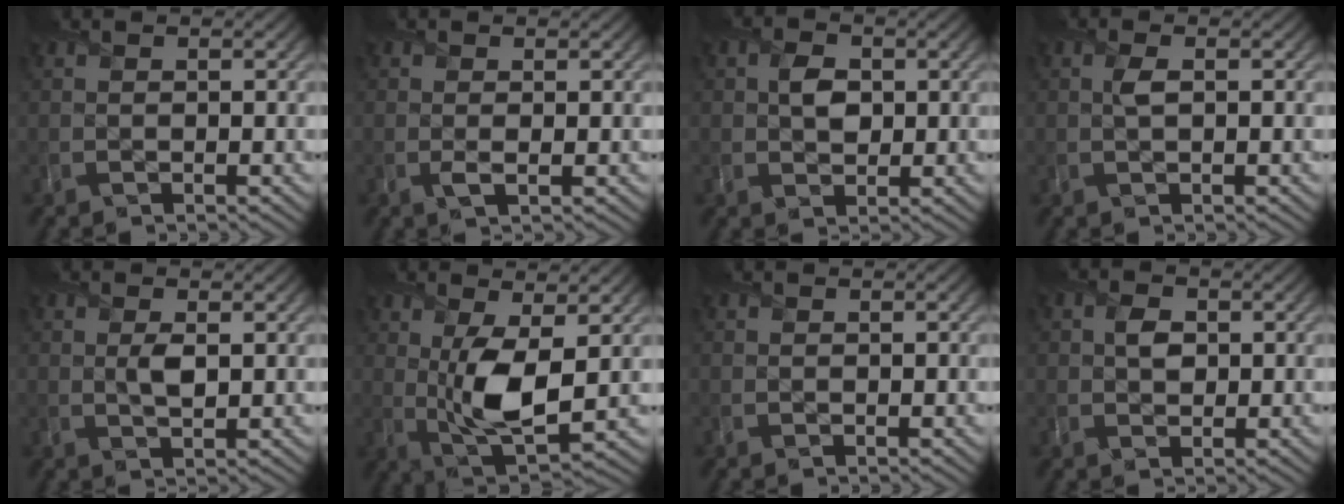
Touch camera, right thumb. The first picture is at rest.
{"total": 1.1, "force": [-0.1, 0.5, 1.0], "torque": [-0.023, -0.004, -0.004]}
{"total": 3.2, "force": [0.4, 2.5, 2.0], "torque": [-0.042, -0.004, 0.002]}
{"total": 1.7, "force": [0.2, 0.8, 1.5], "torque": [-0.035, 0.000, 0.002]}
{"total": 2.3, "force": [0.5, 1.0, 1.9], "torque": [-0.041, -0.005, 0.007]}
{"total": 8.2, "force": [0.6, 3.6, 7.3], "torque": [-0.151, -0.007, 0.014]}
{"total": 0.0}
{"total": 2.6, "force": [0.4, 2.0, 1.5], "torque": [-0.034, -0.003, 0.002]}